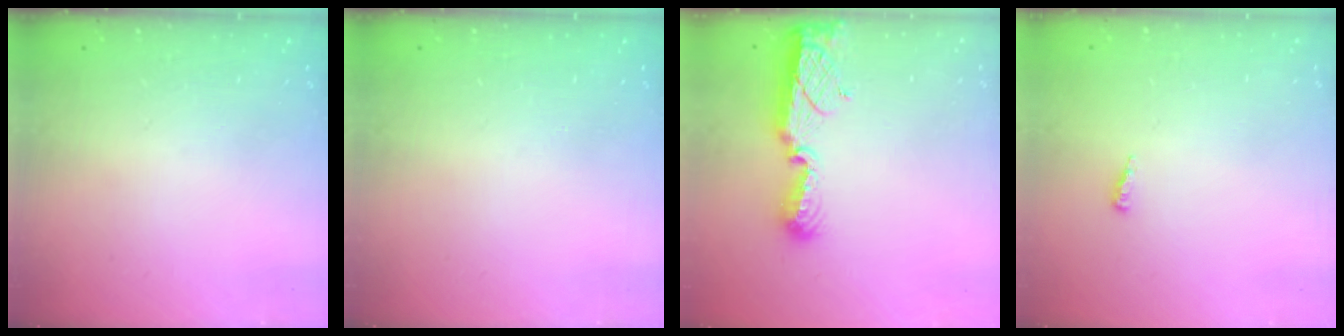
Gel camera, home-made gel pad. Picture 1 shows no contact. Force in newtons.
{"total": 0.0}
{"total": 9.9, "press": 9.9, "slide": 0.8}
{"total": 3.9, "press": 3.6, "slide": 1.5}